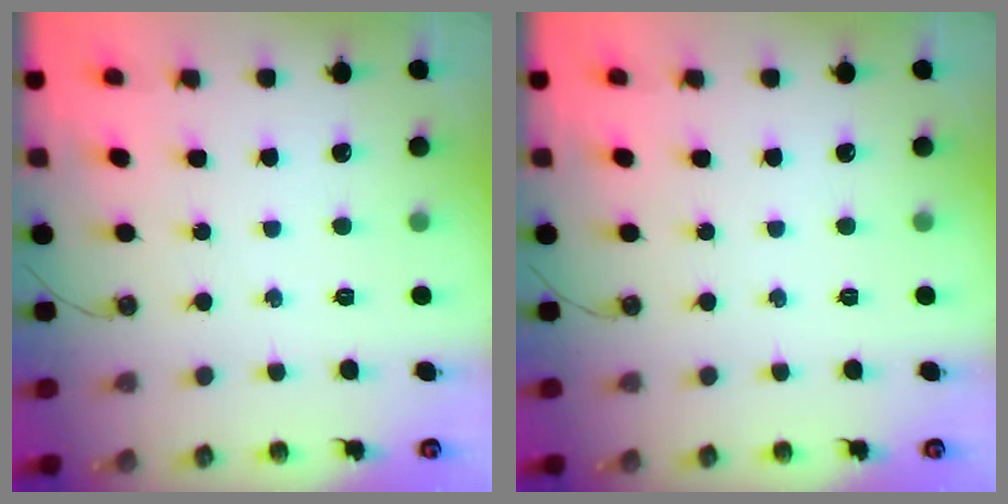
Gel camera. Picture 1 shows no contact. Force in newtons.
{"total": 0.0}